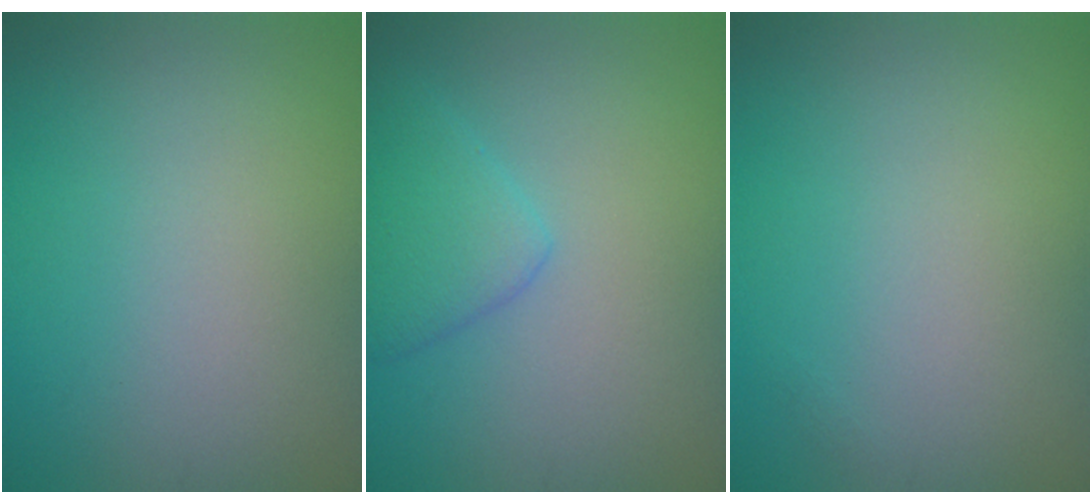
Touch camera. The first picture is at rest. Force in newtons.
{"total": 2.8, "press": 2.8, "slide": 0.1}
{"total": 0.0}